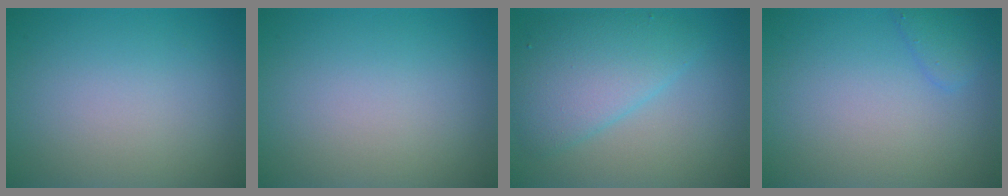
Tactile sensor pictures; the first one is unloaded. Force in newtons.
{"total": 0.0}
{"total": 5.2, "press": 5.2, "slide": 0.2}
{"total": 1.5, "press": 1.5, "slide": 0.1}